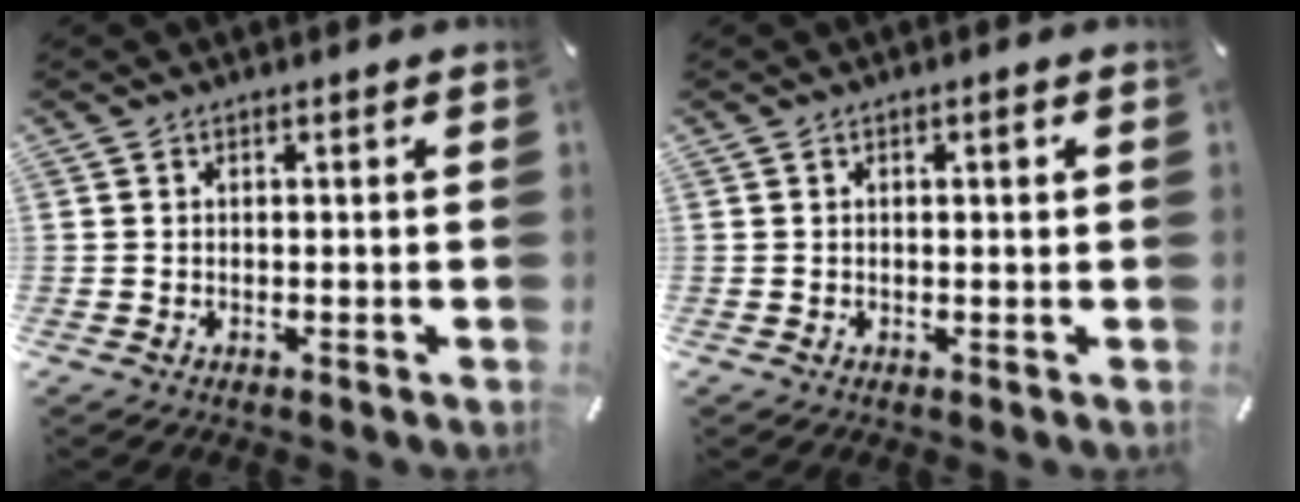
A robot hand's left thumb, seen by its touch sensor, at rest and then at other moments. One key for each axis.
{"total": 1.2, "fx": 0.3, "fy": 0.5, "fz": 1.0, "tx": -0.012, "ty": 0.001, "tz": 0.001}